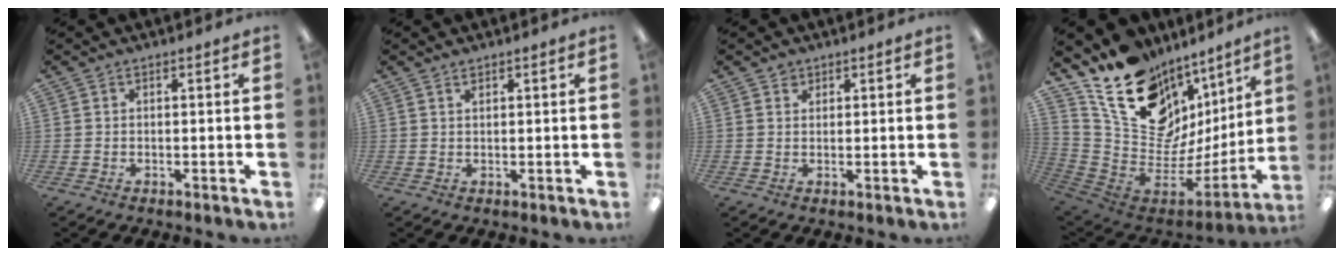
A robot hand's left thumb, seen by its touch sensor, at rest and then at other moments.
{"total": 0.9, "force": [0.8, 0.3, 0.4], "torque": [-0.010, 0.000, 0.015]}
{"total": 1.5, "force": [1.1, 1.1, 0.2], "torque": [0.002, -0.003, 0.020]}
{"total": 19.8, "force": [11.8, 12.7, 9.7], "torque": [-0.153, -0.098, 0.227]}